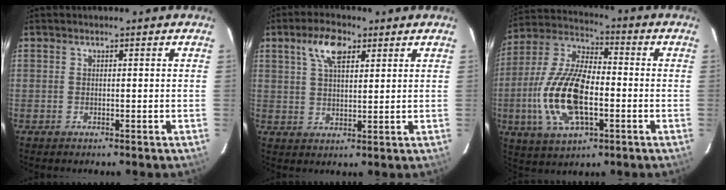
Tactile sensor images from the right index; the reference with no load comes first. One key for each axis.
{"total": 6.6, "fx": 3.4, "fy": 2.9, "fz": 4.9, "tx": -0.091, "ty": 0.015, "tz": 0.061}
{"total": 17.8, "fx": -3.8, "fy": 8.1, "fz": 15.4, "tx": -0.328, "ty": -0.003, "tz": -0.073}